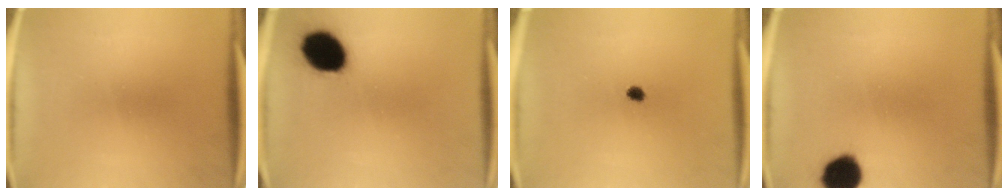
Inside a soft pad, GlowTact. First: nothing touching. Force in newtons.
{"total": 13.9}
{"total": 1.8}
{"total": 9.9}